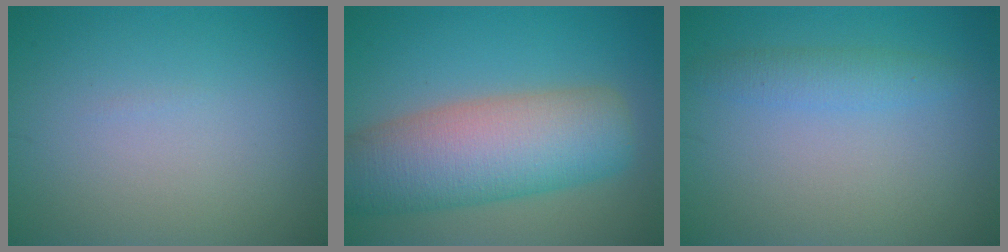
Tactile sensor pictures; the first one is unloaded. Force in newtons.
{"total": 9.9, "press": 9.9, "slide": 0.4}
{"total": 2.0, "press": 2.0, "slide": 0.1}